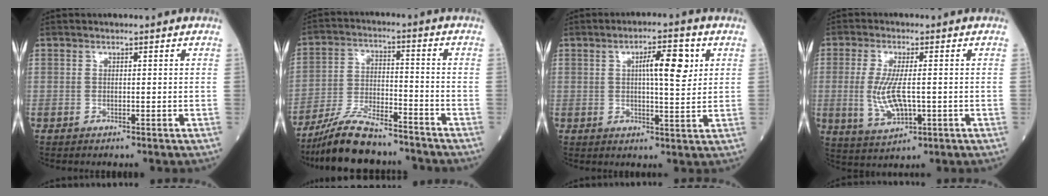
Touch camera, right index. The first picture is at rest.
{"total": 12.5, "force": [-11.1, 2.1, 5.3], "torque": [-0.101, -0.005, -0.198]}
{"total": 7.0, "force": [2.1, 1.4, 6.5], "torque": [-0.102, 0.009, 0.030]}
{"total": 7.5, "force": [-0.8, 2.3, 7.1], "torque": [-0.154, -0.014, -0.011]}